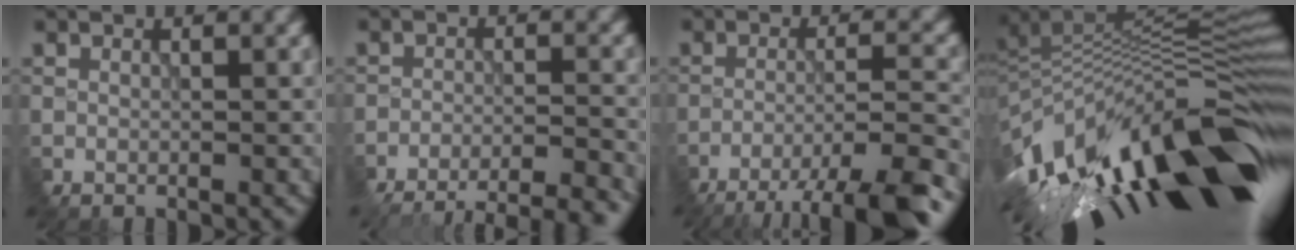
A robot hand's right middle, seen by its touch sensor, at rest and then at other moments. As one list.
[{"total": 11.1, "force": [-10.5, 2.0, 3.0], "torque": [-0.049, -0.001, -0.106]}, {"total": 8.1, "force": [-6.6, 0.4, 4.7], "torque": [-0.077, 0.009, -0.086]}, {"total": 14.7, "force": [-5.7, 5.1, 12.6], "torque": [-0.225, 0.007, -0.079]}]